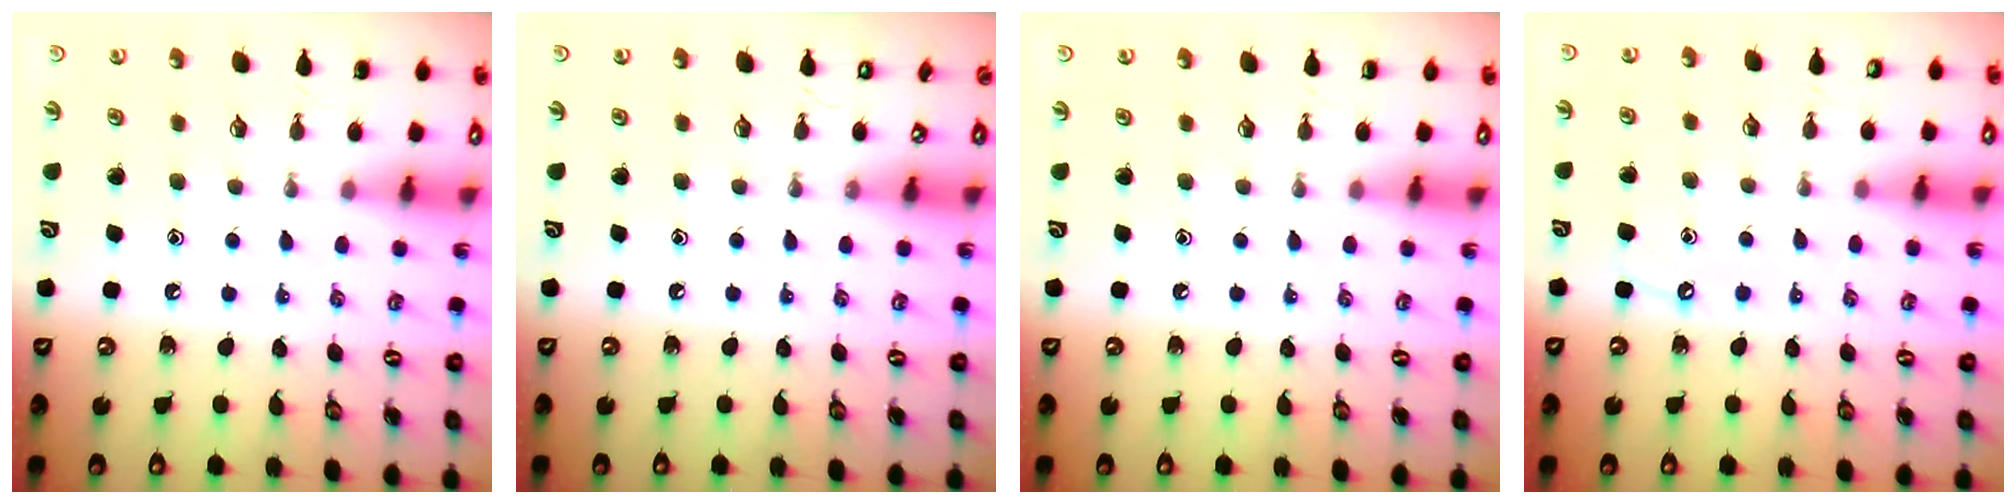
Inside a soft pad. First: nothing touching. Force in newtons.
{"total": 0.0}
{"total": 0.0}
{"total": 4.9, "press": 4.9, "slide": 0.6}